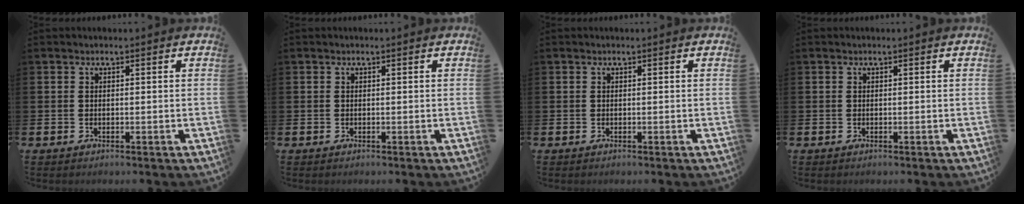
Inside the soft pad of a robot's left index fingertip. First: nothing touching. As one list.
[{"total": 0.0}, {"total": 0.0}, {"total": 0.0}]